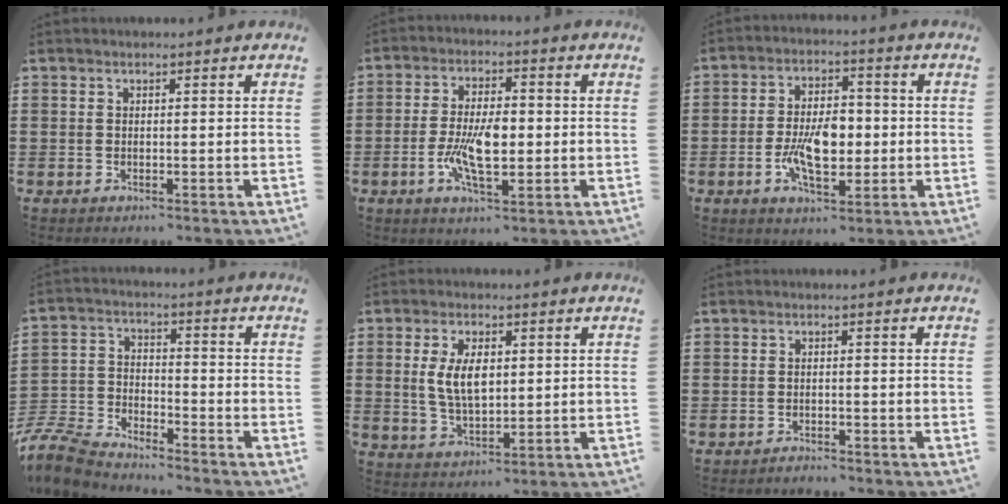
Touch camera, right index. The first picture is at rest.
{"total": 8.3, "force": [-1.2, 3.6, 7.4], "torque": [-0.162, -0.001, -0.029]}
{"total": 8.5, "force": [-1.4, 4.6, 7.1], "torque": [-0.126, 0.001, -0.030]}
{"total": 7.9, "force": [-7.6, 1.4, 1.7], "torque": [-0.059, 0.002, -0.157]}
{"total": 6.8, "force": [1.1, 3.6, 5.7], "torque": [-0.116, 0.005, 0.014]}
{"total": 1.1, "force": [-1.1, 0.2, -0.1], "torque": [-0.002, 0.005, -0.025]}